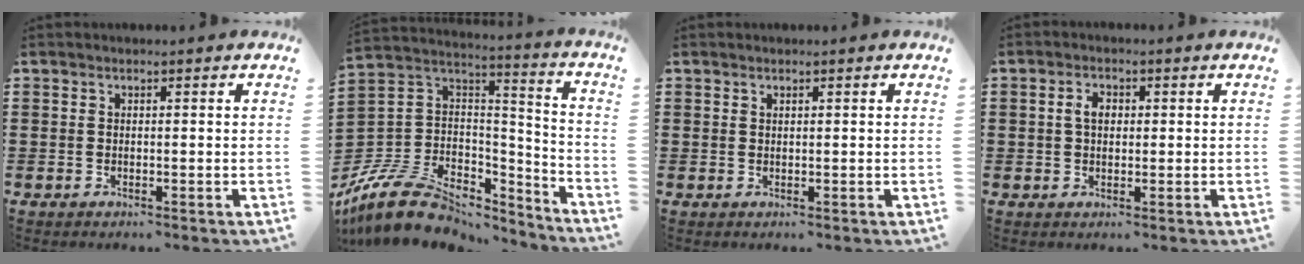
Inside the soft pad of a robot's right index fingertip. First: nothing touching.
{"total": 11.5, "force": [-7.8, 6.5, 5.3], "torque": [-0.124, 0.022, -0.146]}
{"total": 0.5, "force": [0.4, 0.3, 0.2], "torque": [-0.004, 0.001, 0.007]}
{"total": 2.9, "force": [0.4, 1.7, 2.3], "torque": [-0.047, 0.010, 0.005]}